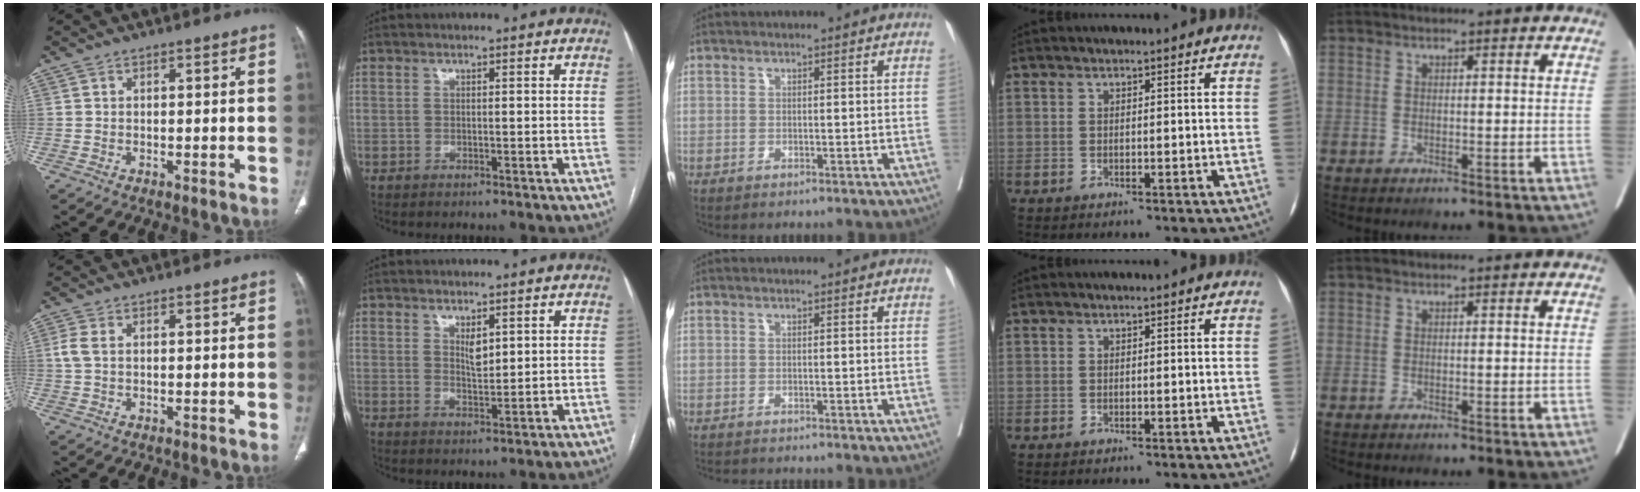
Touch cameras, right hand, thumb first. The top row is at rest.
{"thumb": {"total": 2.4, "force": [0.3, 1.5, 1.9], "torque": [-0.058, 0.006, 0.003]}, "index": {"total": 2.7, "force": [1.2, 1.1, 2.1], "torque": [-0.038, -0.004, 0.027]}, "middle": {"total": 2.5, "force": [-2.5, 0.4, 0.5], "torque": [-0.006, -0.006, -0.037]}}